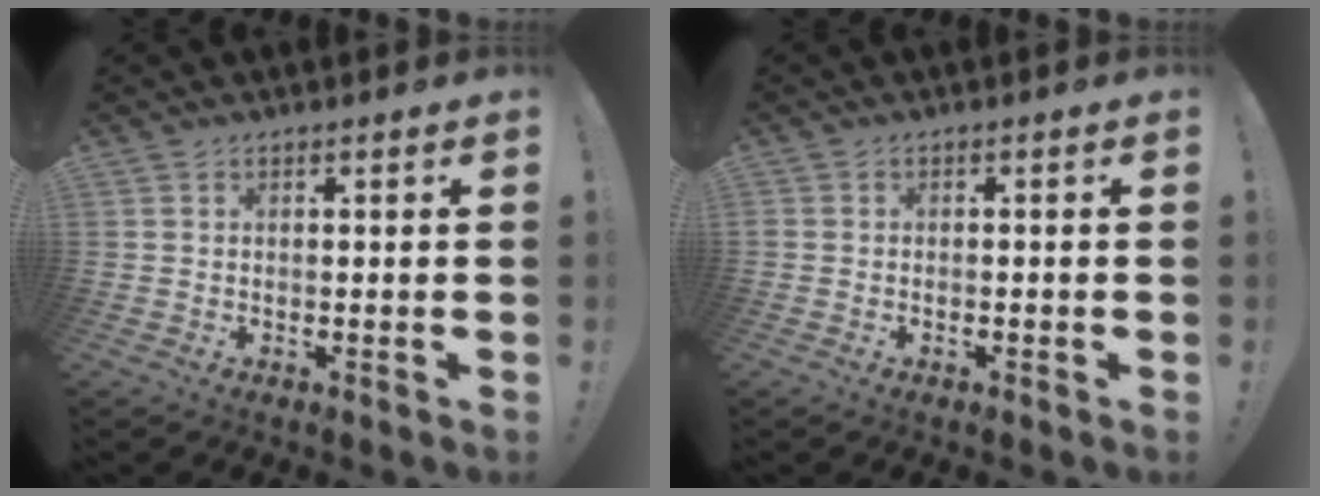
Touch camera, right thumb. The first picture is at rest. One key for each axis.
{"total": 0.9, "fx": -0.8, "fy": 0.3, "fz": 0.3, "tx": -0.003, "ty": 0.000, "tz": -0.014}